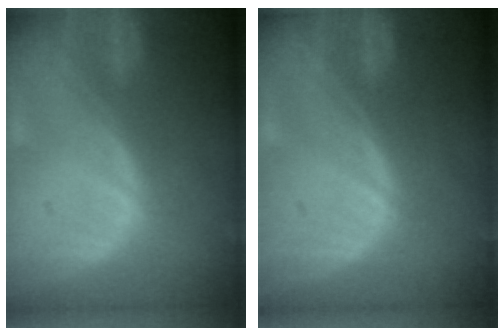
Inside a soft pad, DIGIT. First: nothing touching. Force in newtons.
{"total": 0.0}